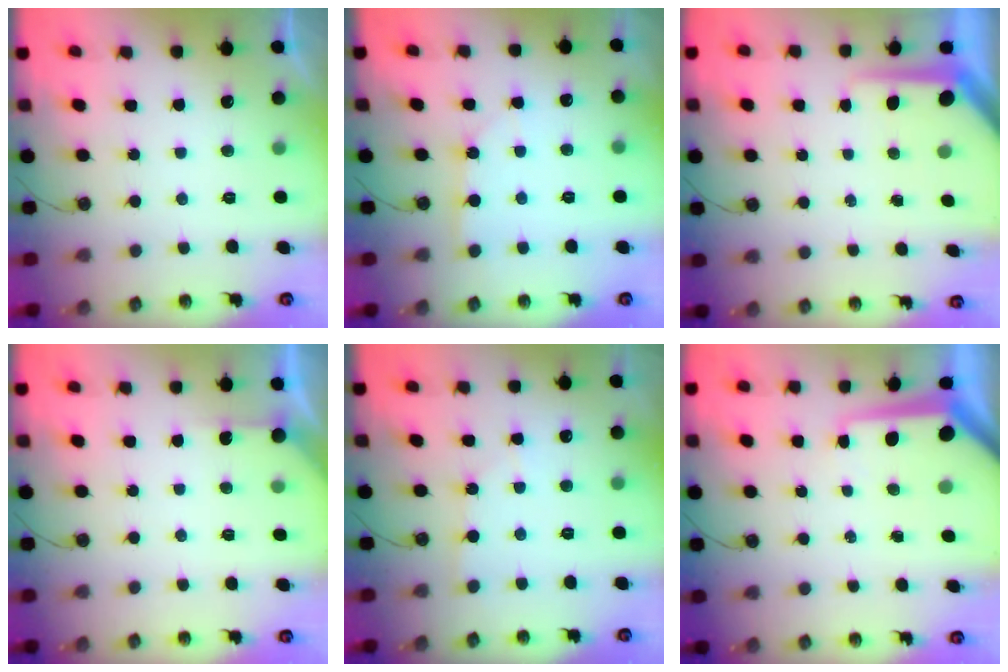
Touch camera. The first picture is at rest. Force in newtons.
{"total": 3.0, "press": 3.0, "slide": 0.4}
{"total": 7.5, "press": 7.4, "slide": 0.9}
{"total": 2.9, "press": 2.9, "slide": 0.3}
{"total": 2.7, "press": 2.7, "slide": 0.3}
{"total": 8.7, "press": 8.7, "slide": 0.8}